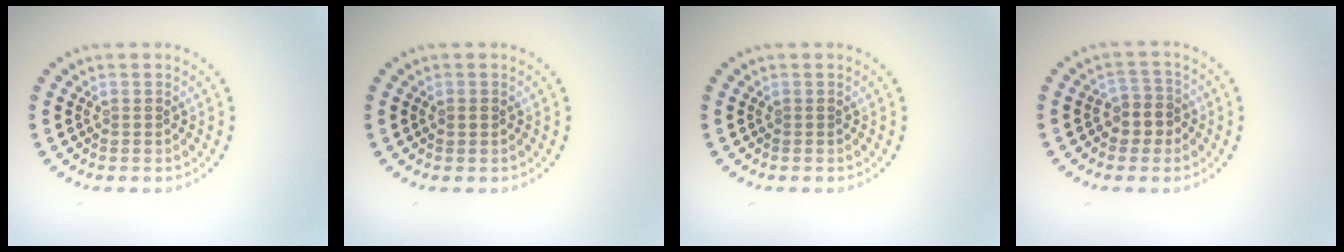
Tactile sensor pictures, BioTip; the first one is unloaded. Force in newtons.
{"total": 0.9, "press": 0.9, "slide": 0.1}
{"total": 0.0}
{"total": 2.3, "press": 2.1, "slide": 1.1}